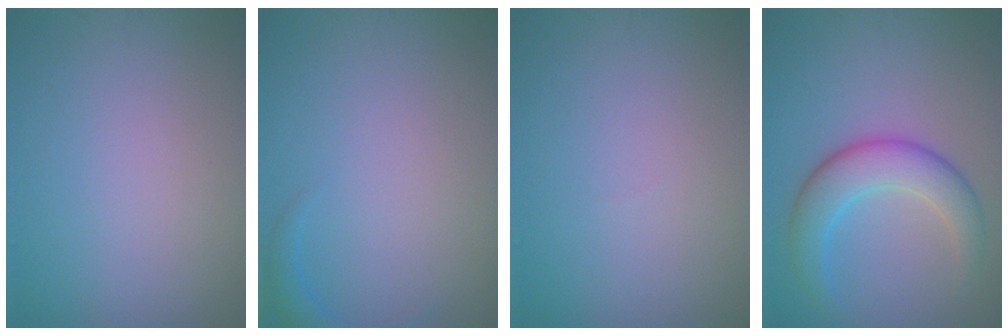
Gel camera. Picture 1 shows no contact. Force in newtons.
{"total": 1.7, "press": 1.6, "slide": 0.2}
{"total": 0.0}
{"total": 5.1, "press": 5.1, "slide": 0.1}